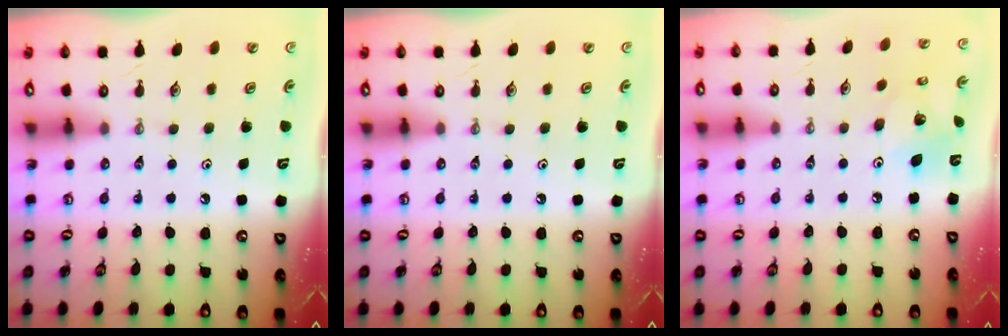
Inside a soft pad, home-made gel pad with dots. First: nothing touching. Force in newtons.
{"total": 0.0}
{"total": 8.3, "press": 8.3, "slide": 0.1}